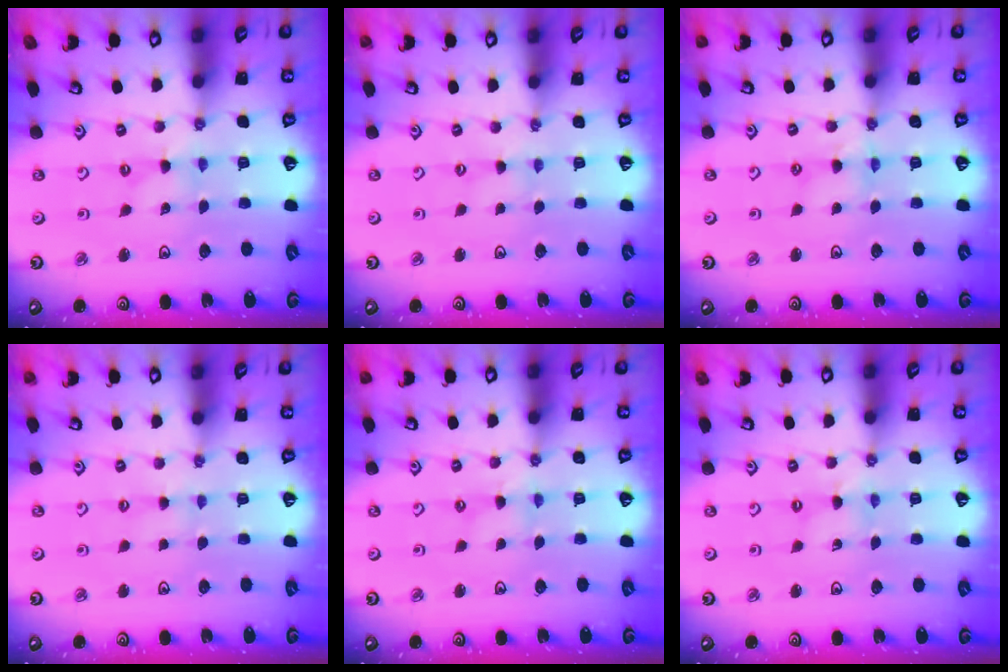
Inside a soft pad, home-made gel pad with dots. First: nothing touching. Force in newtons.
{"total": 0.0}
{"total": 1.7, "press": 1.7, "slide": 0.2}
{"total": 1.3, "press": 1.3, "slide": 0.3}
{"total": 0.0}
{"total": 0.7, "press": 0.6, "slide": 0.2}